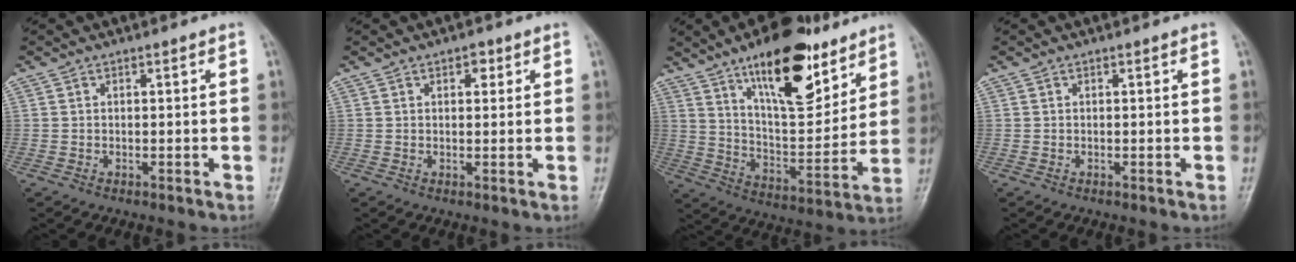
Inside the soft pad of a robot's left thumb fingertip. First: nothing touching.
{"total": 2.5, "force": [1.2, 1.5, 1.6], "torque": [-0.009, -0.002, 0.014]}
{"total": 20.4, "force": [12.6, 8.0, 13.9], "torque": [-0.171, -0.071, 0.211]}
{"total": 0.0}